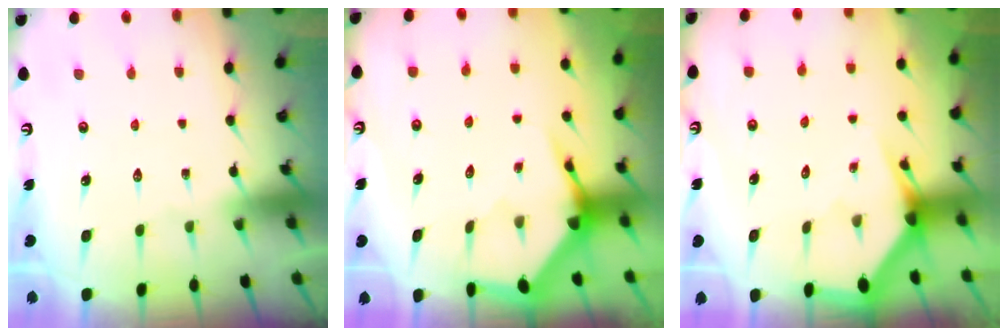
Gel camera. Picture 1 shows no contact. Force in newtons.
{"total": 4.1, "press": 4.0, "slide": 0.5}
{"total": 2.9, "press": 2.9, "slide": 0.1}